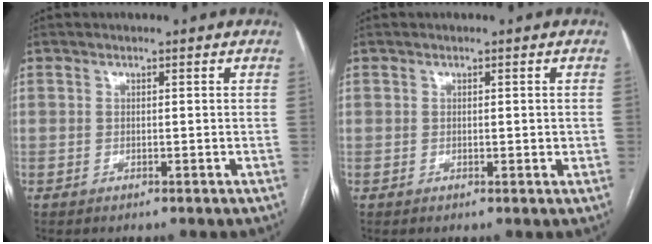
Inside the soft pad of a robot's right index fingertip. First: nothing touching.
{"total": 1.4, "force": [0.1, 0.7, 1.2], "torque": [-0.017, -0.001, 0.004]}